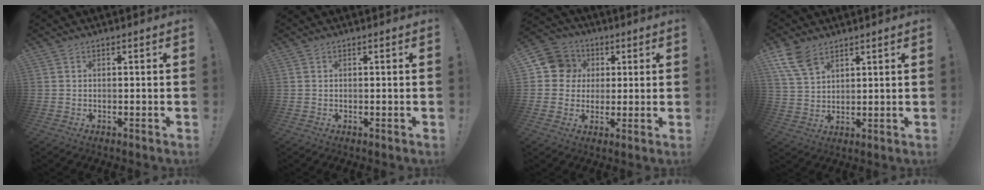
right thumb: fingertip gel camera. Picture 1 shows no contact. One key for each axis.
{"total": 0.0}
{"total": 10.5, "fx": 1.9, "fy": 9.9, "fz": 2.9, "tx": -0.029, "ty": 0.002, "tz": 0.042}
{"total": 8.7, "fx": 5.7, "fy": 4.9, "fz": 4.4, "tx": -0.089, "ty": -0.020, "tz": 0.116}